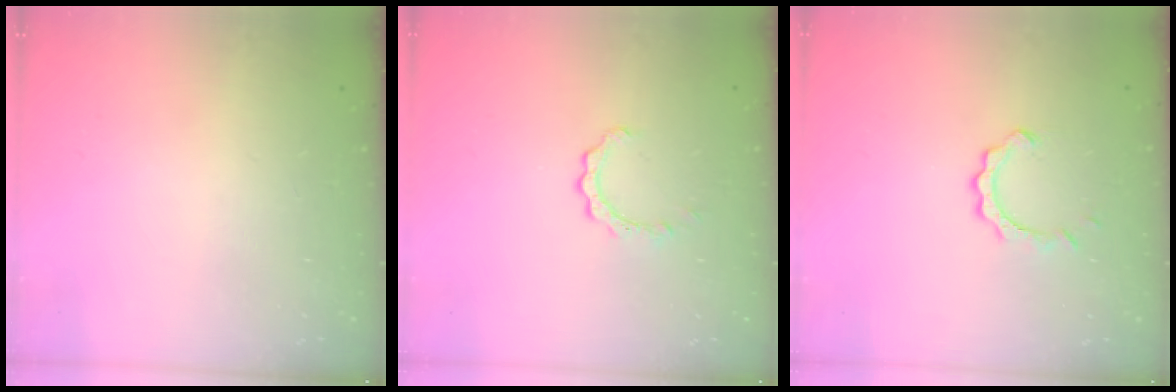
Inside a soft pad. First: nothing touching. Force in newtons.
{"total": 2.3, "press": 2.3, "slide": 0.3}
{"total": 5.1, "press": 5.1, "slide": 0.1}